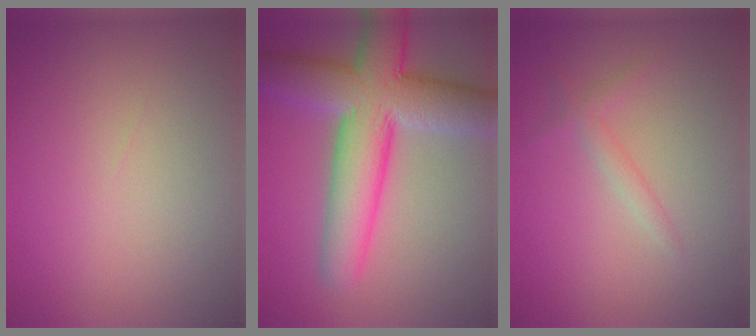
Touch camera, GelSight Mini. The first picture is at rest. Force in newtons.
{"total": 10.5, "press": 10.5, "slide": 0.5}
{"total": 1.3, "press": 1.3, "slide": 0.1}